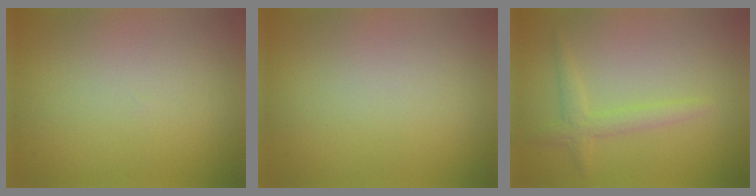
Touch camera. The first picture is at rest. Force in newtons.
{"total": 0.0}
{"total": 2.0, "press": 2.0, "slide": 0.1}